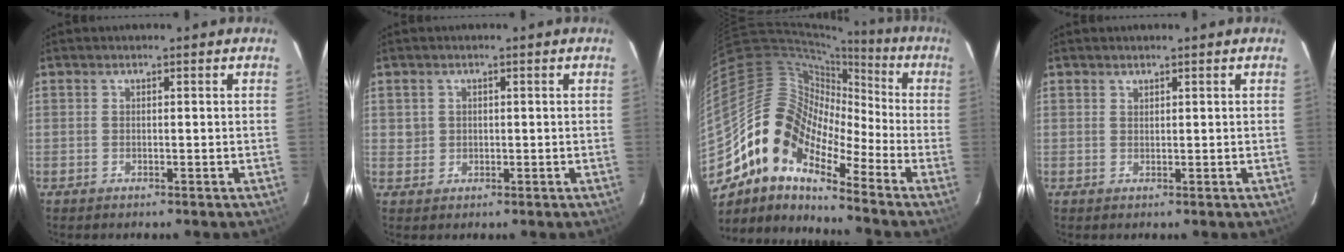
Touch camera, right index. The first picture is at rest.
{"total": 2.0, "force": [0.4, 1.9, 0.2], "torque": [0.000, 0.005, 0.006]}
{"total": 14.3, "force": [-8.7, 7.0, 8.8], "torque": [-0.143, 0.010, -0.187]}
{"total": 0.6, "force": [0.6, 0.2, 0.0], "torque": [-0.001, 0.001, 0.012]}